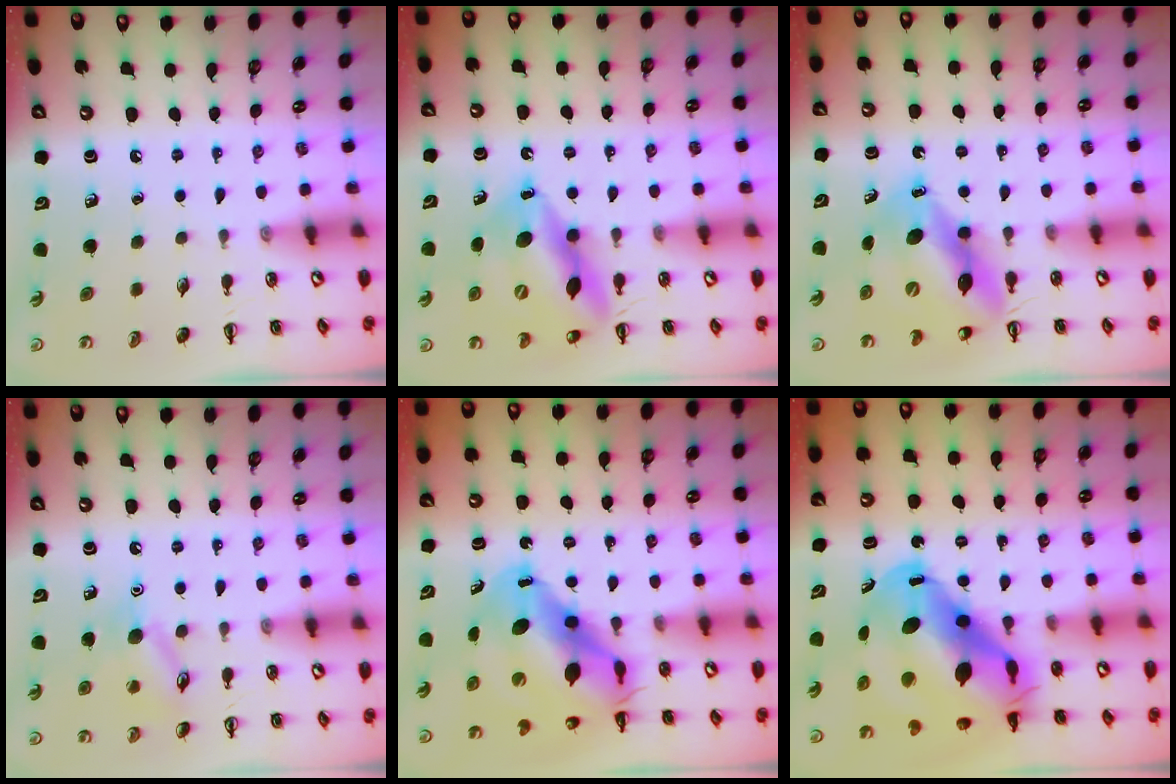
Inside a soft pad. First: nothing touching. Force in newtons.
{"total": 15.2, "press": 14.6, "slide": 4.3}
{"total": 12.7, "press": 12.2, "slide": 3.2}
{"total": 10.1, "press": 10.0, "slide": 0.9}
{"total": 13.4, "press": 12.9, "slide": 3.6}
{"total": 17.3, "press": 16.7, "slide": 4.7}